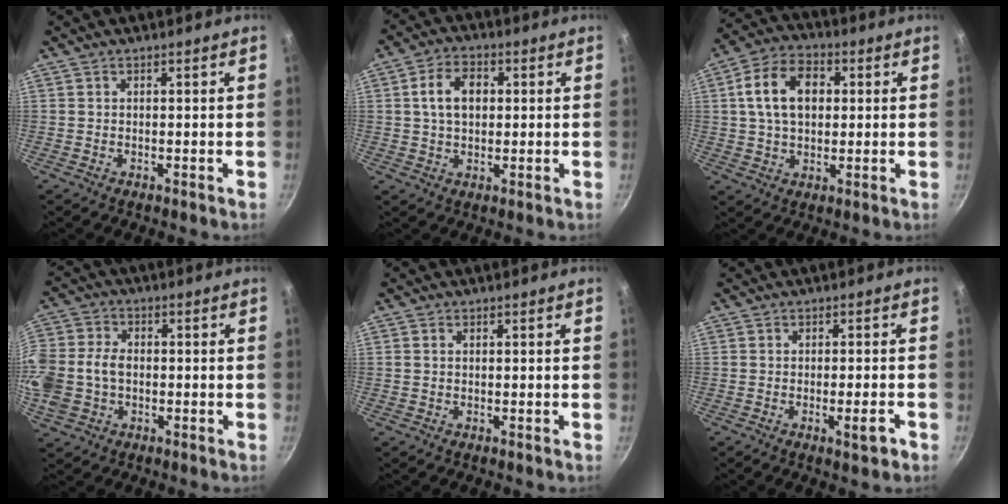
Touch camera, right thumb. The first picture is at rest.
{"total": 7.7, "force": [1.2, 5.4, 5.4], "torque": [-0.077, 0.012, 0.015]}
{"total": 12.3, "force": [2.2, 8.4, 8.6], "torque": [-0.131, 0.015, 0.028]}
{"total": 15.0, "force": [-1.5, 11.4, 9.6], "torque": [-0.226, 0.033, -0.033]}
{"total": 0.8, "force": [0.2, 0.6, 0.6], "torque": [-0.011, 0.002, 0.003]}
{"total": 3.8, "force": [-1.6, 0.8, 3.3], "torque": [-0.042, 0.007, -0.021]}